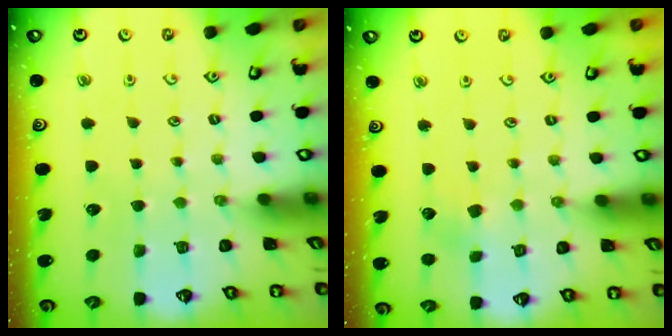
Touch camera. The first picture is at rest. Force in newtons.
{"total": 2.4, "press": 2.3, "slide": 0.4}